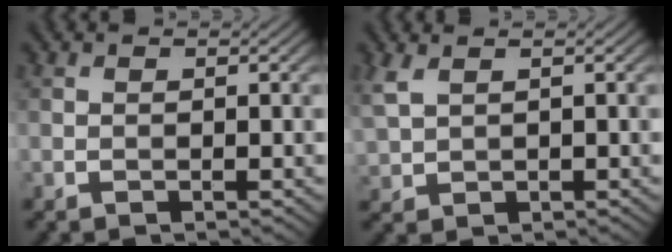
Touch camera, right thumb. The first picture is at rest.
{"total": 2.9, "force": [1.6, 1.4, 2.0], "torque": [-0.064, 0.008, 0.039]}